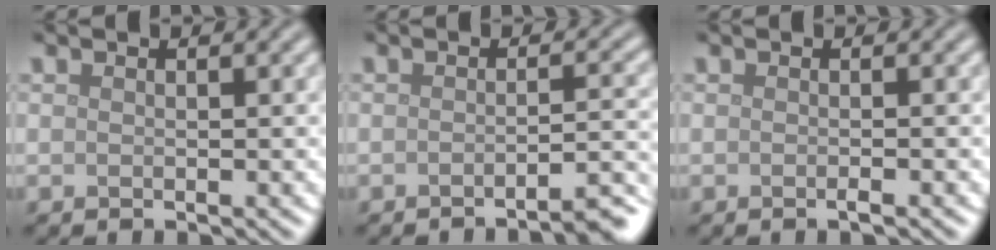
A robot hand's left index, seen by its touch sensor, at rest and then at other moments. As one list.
[{"total": 3.4, "force": [-2.5, 0.5, 2.2], "torque": [-0.017, 0.009, -0.043]}, {"total": 0.7, "force": [-0.4, 0.0, 0.6], "torque": [-0.008, -0.001, -0.008]}]